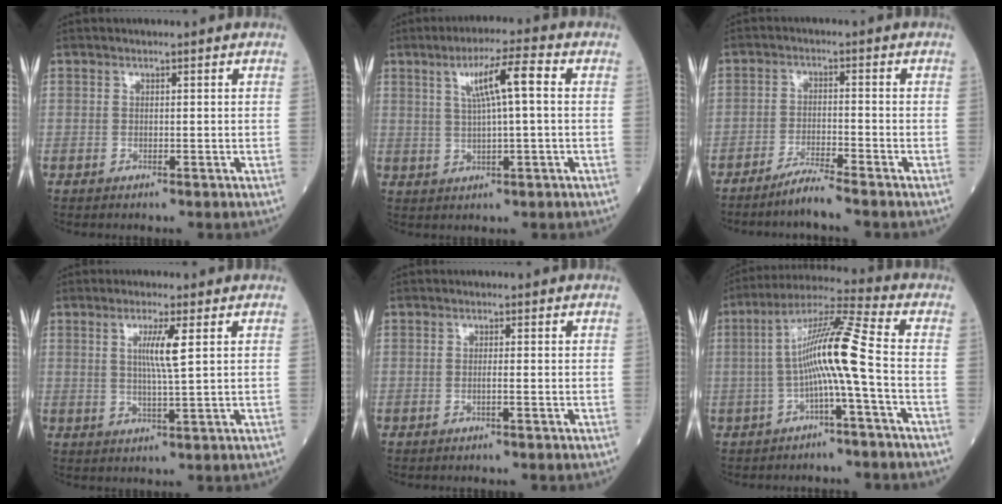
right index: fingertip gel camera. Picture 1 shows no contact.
{"total": 7.4, "force": [2.0, 0.2, 7.1], "torque": [-0.125, 0.010, 0.033]}
{"total": 4.0, "force": [-3.5, -0.8, 1.7], "torque": [-0.033, -0.014, -0.071]}
{"total": 4.8, "force": [1.5, -0.5, 4.5], "torque": [-0.087, -0.004, 0.026]}
{"total": 0.9, "force": [-0.3, -0.2, 0.8], "torque": [-0.015, 0.001, -0.006]}
{"total": 10.2, "force": [-1.6, -1.0, 10.0], "torque": [-0.181, 0.028, -0.033]}